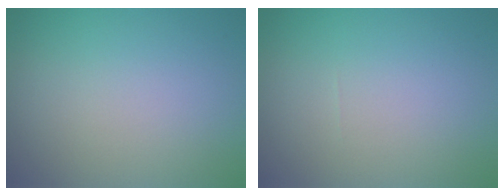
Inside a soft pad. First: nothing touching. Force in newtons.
{"total": 0.0}